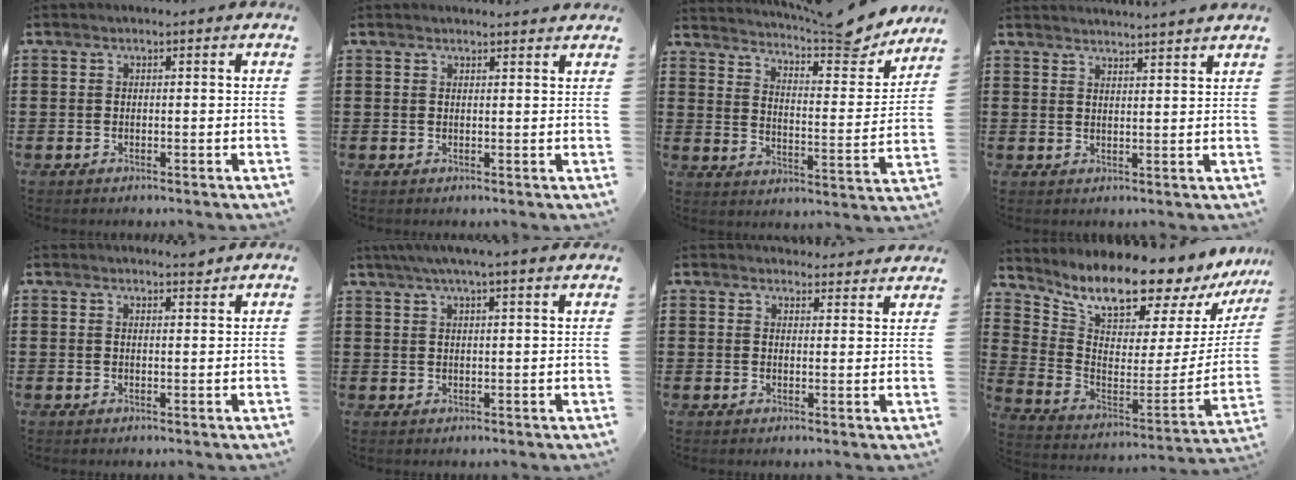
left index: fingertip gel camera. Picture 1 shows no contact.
{"total": 1.3, "force": [1.3, -0.1, 0.2], "torque": [-0.005, -0.001, 0.025]}
{"total": 8.6, "force": [7.9, 0.5, 3.2], "torque": [-0.054, -0.061, 0.129]}
{"total": 2.6, "force": [2.5, -0.7, 0.0], "torque": [-0.007, -0.011, 0.046]}
{"total": 2.2, "force": [2.1, 0.2, 0.6], "torque": [-0.008, -0.003, 0.037]}
{"total": 3.7, "force": [2.9, -0.2, 2.3], "torque": [-0.052, 0.001, 0.051]}
{"total": 3.1, "force": [3.0, 0.5, 0.1], "torque": [-0.002, -0.014, 0.056]}
{"total": 11.9, "force": [10.8, 2.6, 4.3], "torque": [-0.099, -0.100, 0.180]}